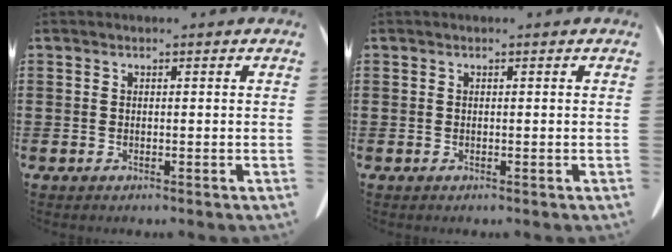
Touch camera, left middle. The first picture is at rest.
{"total": 0.0}